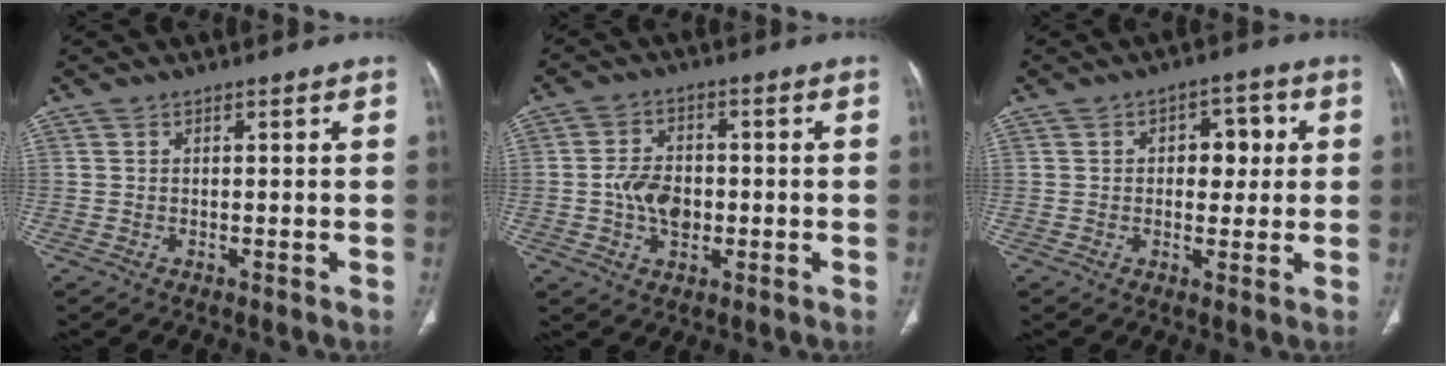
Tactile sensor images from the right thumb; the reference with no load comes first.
{"total": 7.3, "force": [-1.0, 5.0, 5.2], "torque": [-0.078, 0.010, -0.019]}
{"total": 6.6, "force": [1.1, 4.2, 4.9], "torque": [-0.032, 0.008, 0.012]}